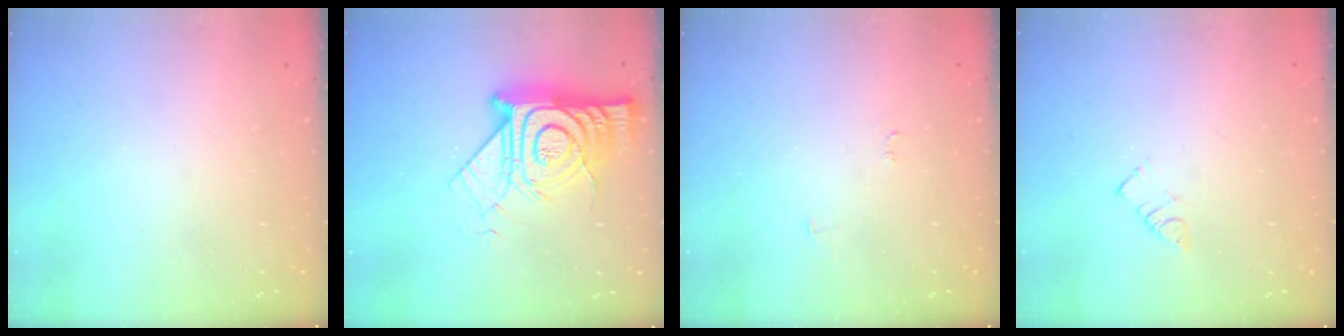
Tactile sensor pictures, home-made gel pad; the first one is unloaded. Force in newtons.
{"total": 17.3, "press": 17.2, "slide": 1.2}
{"total": 4.5, "press": 4.5, "slide": 0.5}
{"total": 2.5, "press": 2.5, "slide": 0.1}